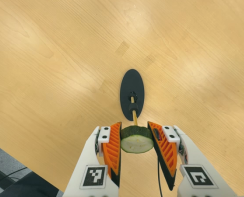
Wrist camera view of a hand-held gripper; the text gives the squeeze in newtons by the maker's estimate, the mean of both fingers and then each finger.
{"total": 12.1, "left": 11.8, "right": 12.3}